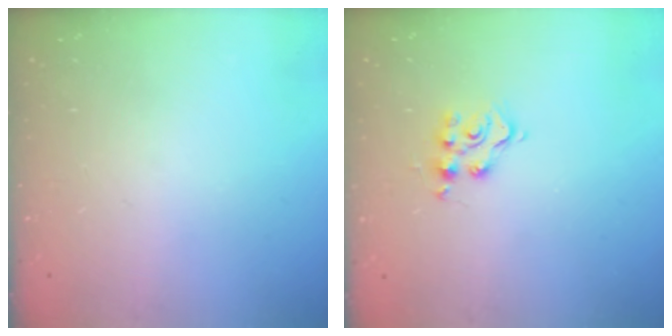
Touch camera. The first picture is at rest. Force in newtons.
{"total": 6.0, "press": 6.0, "slide": 0.1}